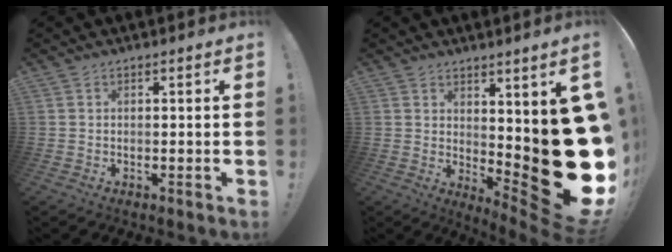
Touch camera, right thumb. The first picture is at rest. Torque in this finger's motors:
{"motor_torque": [1.00, 4.01, 2.77, 0.00, 0.67]}